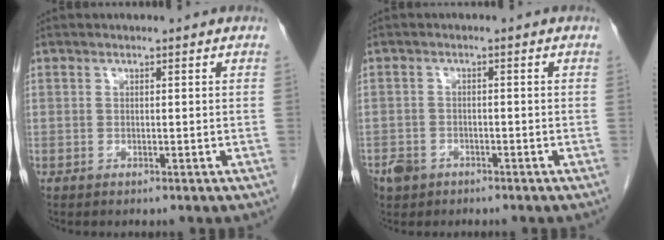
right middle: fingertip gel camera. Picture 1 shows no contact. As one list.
[{"total": 3.8, "force": [-2.5, 2.8, 0.7], "torque": [-0.014, 0.004, -0.042]}]